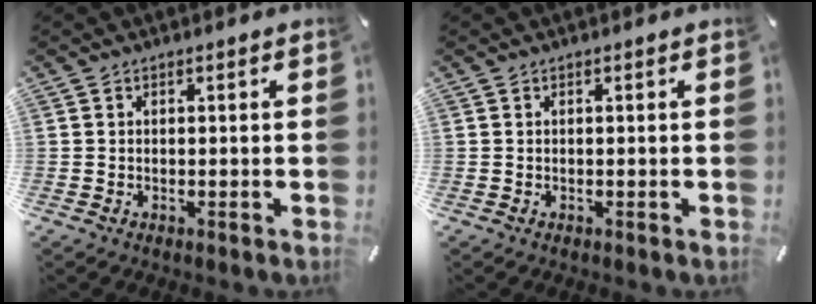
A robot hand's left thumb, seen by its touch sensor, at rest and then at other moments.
{"total": 0.0}